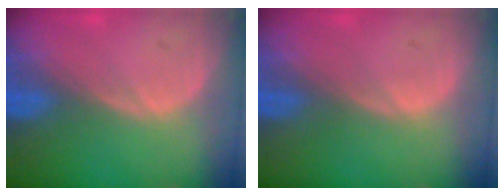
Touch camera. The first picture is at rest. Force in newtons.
{"total": 0.0}